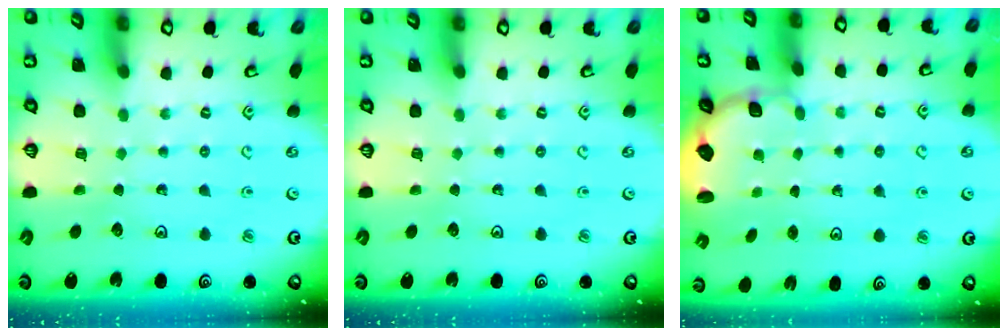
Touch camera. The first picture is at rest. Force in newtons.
{"total": 0.0}
{"total": 2.8, "press": 2.1, "slide": 1.8}